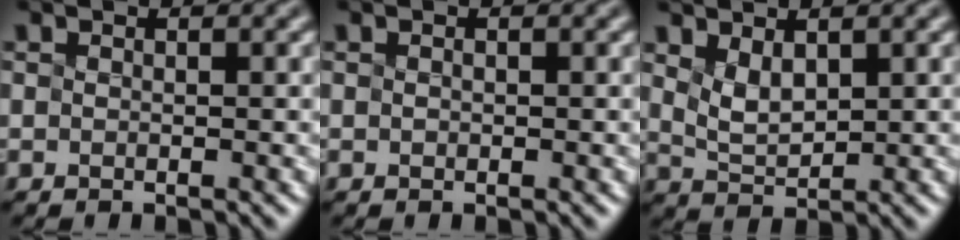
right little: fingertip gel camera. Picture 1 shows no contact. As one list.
[{"total": 0.0}, {"total": 1.4, "force": [1.0, 0.4, 1.0], "torque": [-0.040, -0.001, 0.048]}]